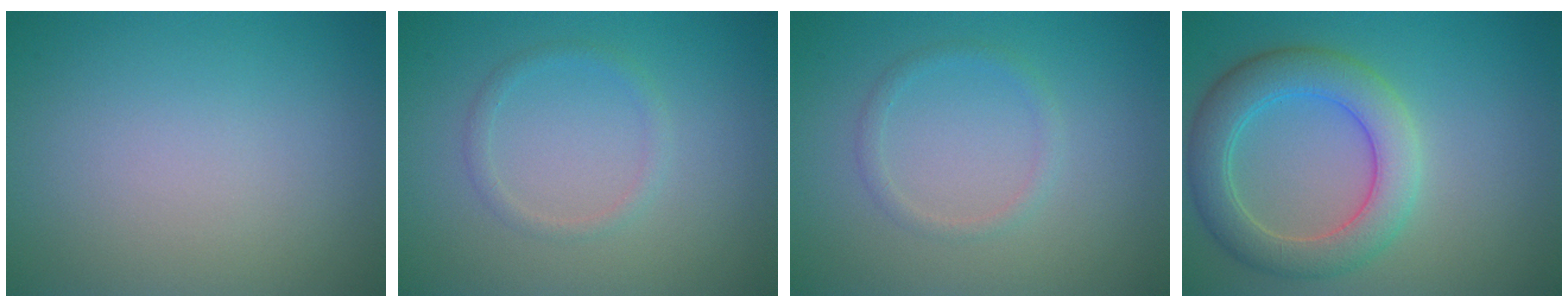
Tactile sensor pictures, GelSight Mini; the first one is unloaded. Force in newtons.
{"total": 1.2, "press": 1.2, "slide": 0.1}
{"total": 1.2, "press": 1.2, "slide": 0.1}
{"total": 5.7, "press": 5.6, "slide": 0.5}